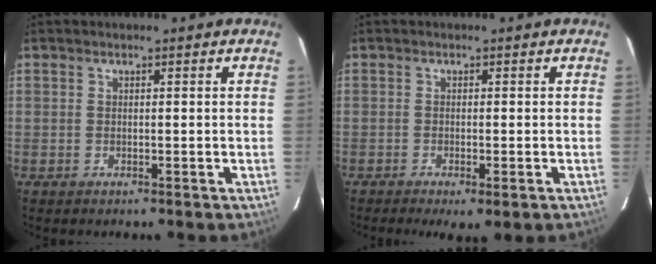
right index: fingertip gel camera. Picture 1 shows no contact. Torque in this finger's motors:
{"motor_torque": [1.12, -1.02, 0.40, 0.09]}